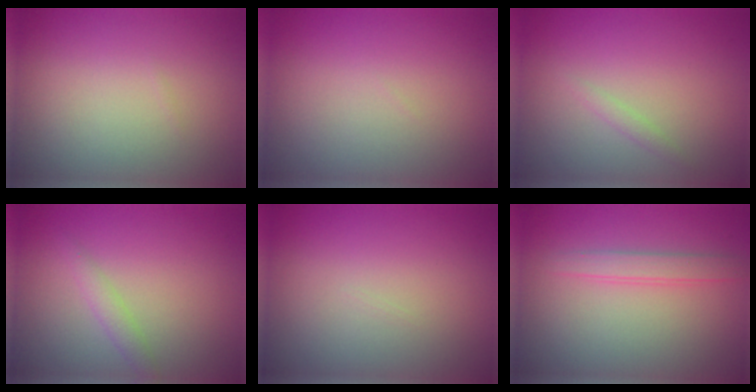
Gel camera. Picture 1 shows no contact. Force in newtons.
{"total": 0.0}
{"total": 0.7, "press": 0.7, "slide": 0.1}
{"total": 1.4, "press": 1.4, "slide": 0.1}
{"total": 0.0}
{"total": 1.8, "press": 1.8, "slide": 0.1}